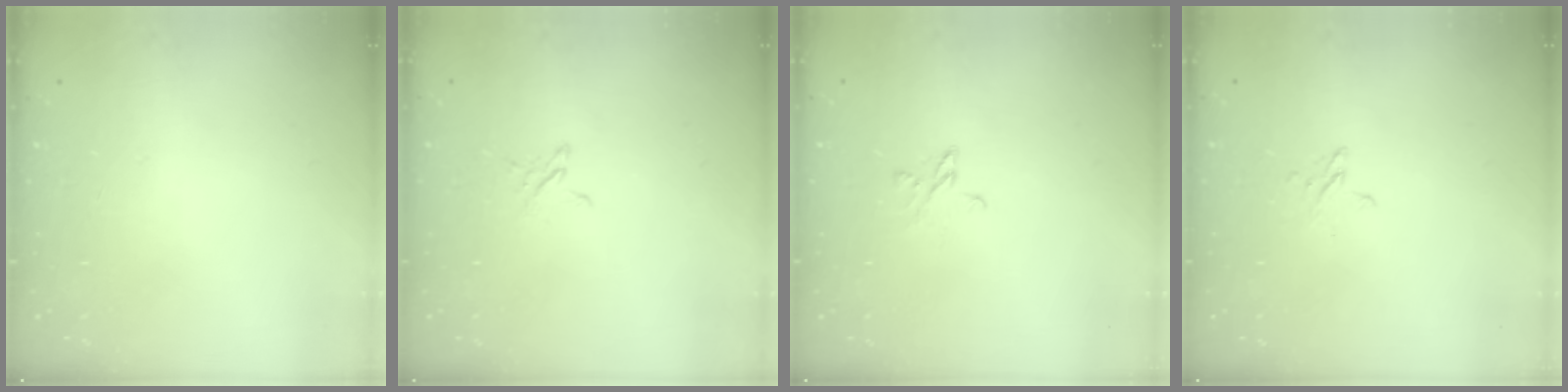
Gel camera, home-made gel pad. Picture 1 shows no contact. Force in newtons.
{"total": 2.7, "press": 2.7, "slide": 0.3}
{"total": 3.4, "press": 3.3, "slide": 0.3}
{"total": 2.4, "press": 2.4, "slide": 0.2}